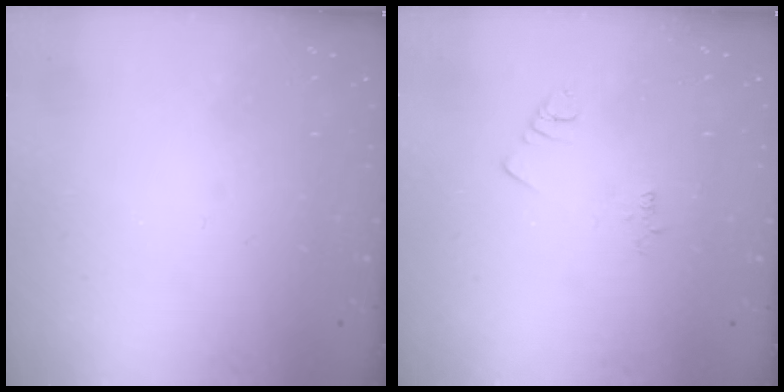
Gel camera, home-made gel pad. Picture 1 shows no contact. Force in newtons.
{"total": 1.9, "press": 1.9, "slide": 0.3}